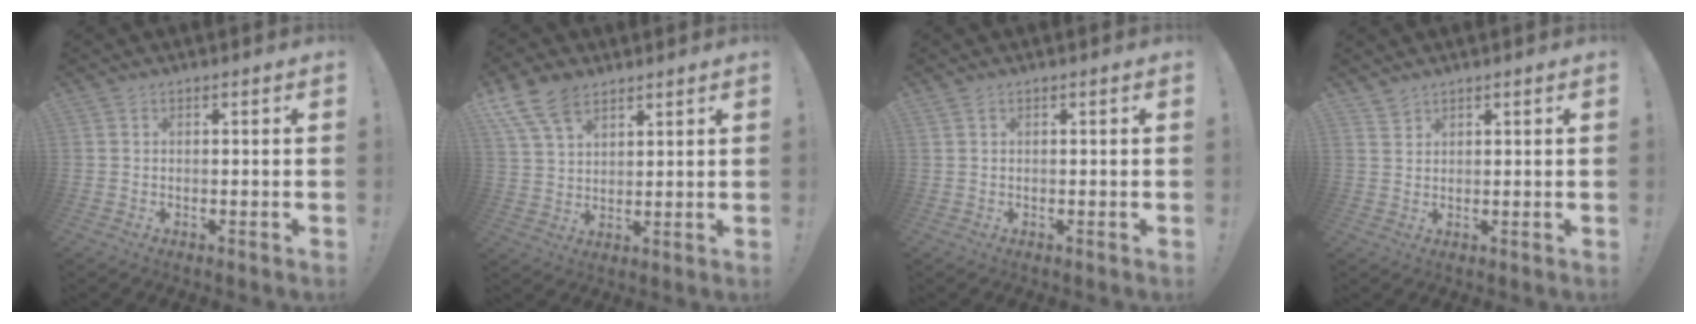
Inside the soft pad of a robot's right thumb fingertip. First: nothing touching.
{"total": 10.5, "force": [6.9, 5.9, 5.3], "torque": [-0.099, -0.027, 0.136]}
{"total": 4.6, "force": [3.4, 0.7, 3.0], "torque": [-0.067, -0.013, 0.067]}
{"total": 2.2, "force": [2.0, 0.8, 0.4], "torque": [0.001, -0.018, 0.037]}